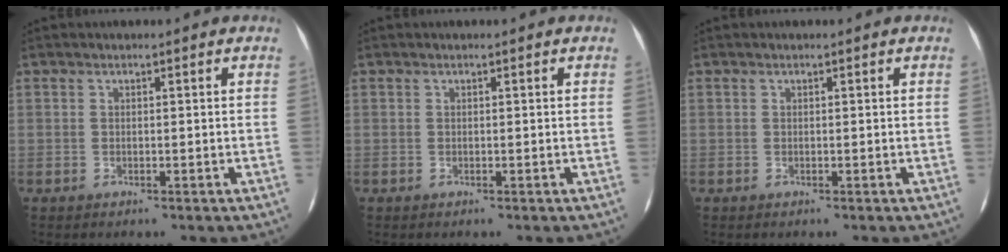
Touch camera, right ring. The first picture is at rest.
{"total": 0.0}
{"total": 0.0}